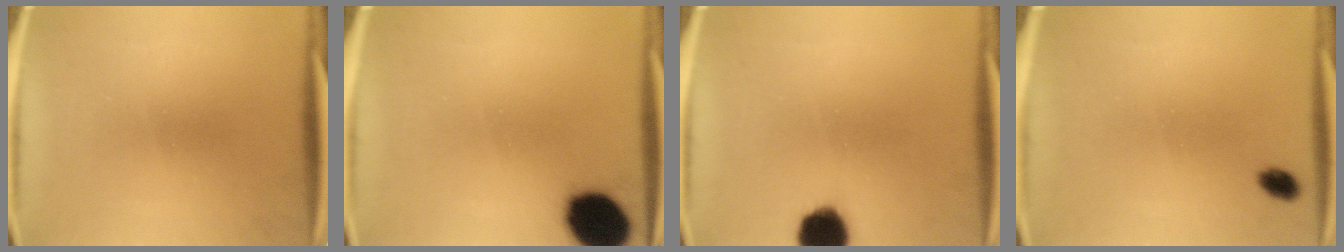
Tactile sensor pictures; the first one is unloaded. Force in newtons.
{"total": 14.4}
{"total": 9.3}
{"total": 2.2}